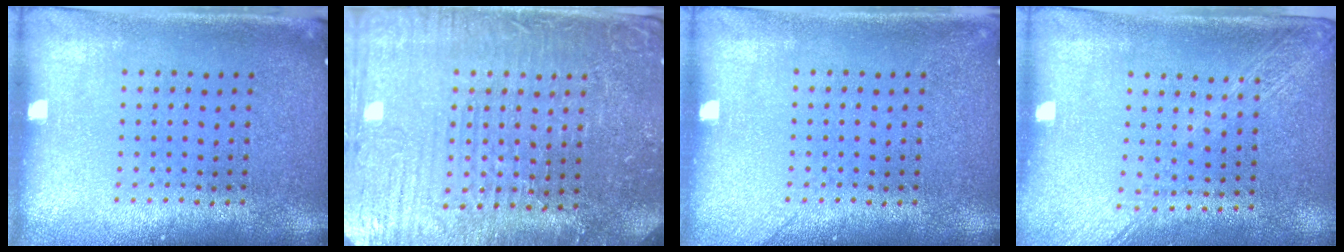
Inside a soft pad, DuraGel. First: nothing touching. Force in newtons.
{"total": 4.7, "press": 4.5, "slide": 1.2}
{"total": 1.0, "press": 0.9, "slide": 0.3}
{"total": 1.8, "press": 1.5, "slide": 1.0}